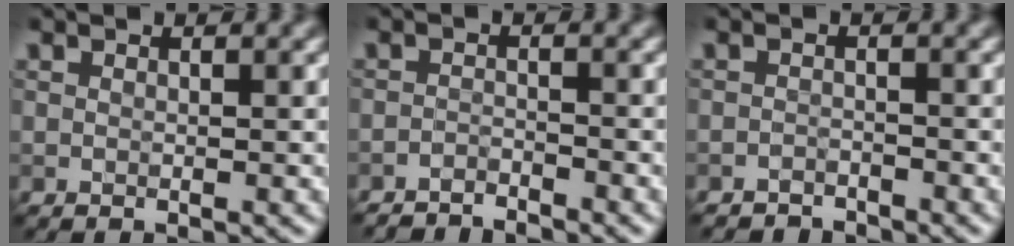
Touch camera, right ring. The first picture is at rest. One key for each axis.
{"total": 3.0, "fx": -2.9, "fy": 0.4, "fz": 0.4, "tx": -0.004, "ty": -0.008, "tz": -0.053}
{"total": 2.0, "fx": -1.9, "fy": 0.4, "fz": 0.0, "tx": 0.006, "ty": 0.001, "tz": -0.036}